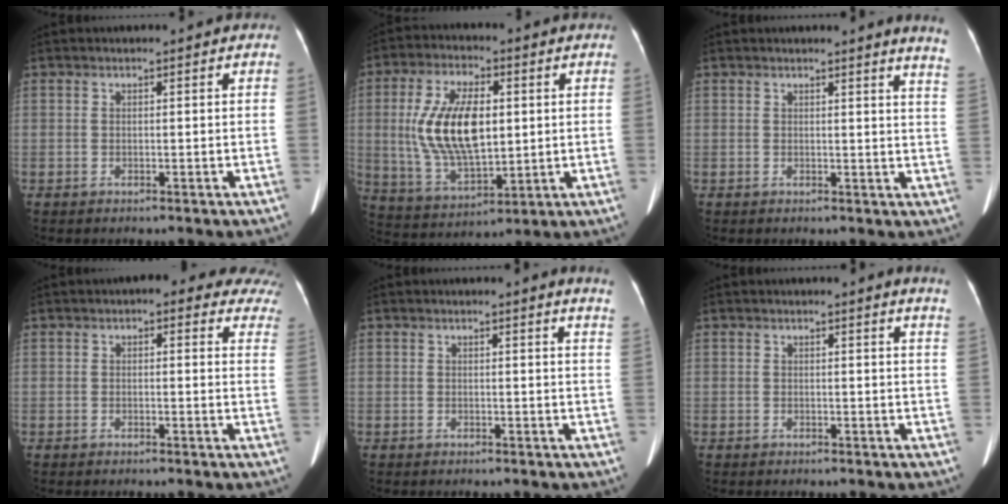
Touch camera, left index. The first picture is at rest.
{"total": 14.0, "force": [1.6, 6.2, 12.4], "torque": [-0.261, 0.009, 0.038]}
{"total": 5.8, "force": [5.2, -1.1, 2.4], "torque": [-0.025, -0.046, 0.029]}
{"total": 12.8, "force": [10.9, 4.5, 5.0], "torque": [-0.009, -0.002, 0.088]}
{"total": 4.2, "force": [3.9, -0.6, 1.6], "torque": [-0.018, -0.021, 0.017]}
{"total": 3.6, "force": [3.2, -0.6, 1.5], "torque": [-0.019, -0.016, 0.015]}